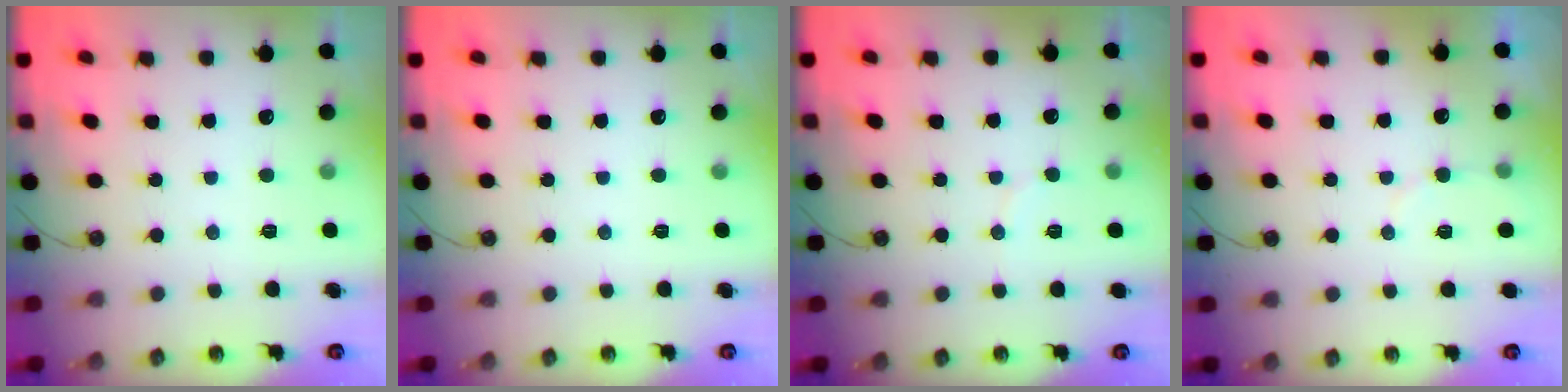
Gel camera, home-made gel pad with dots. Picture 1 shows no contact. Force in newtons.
{"total": 0.0}
{"total": 2.9, "press": 2.9, "slide": 0.3}
{"total": 3.0, "press": 3.0, "slide": 0.2}